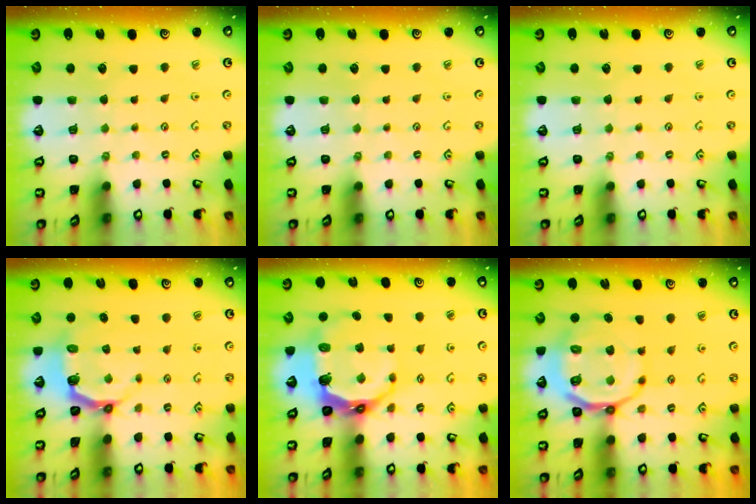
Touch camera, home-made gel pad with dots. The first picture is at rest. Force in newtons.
{"total": 0.0}
{"total": 0.0}
{"total": 4.1, "press": 3.0, "slide": 2.9}
{"total": 11.7, "press": 10.6, "slide": 4.9}
{"total": 14.3, "press": 13.9, "slide": 3.0}